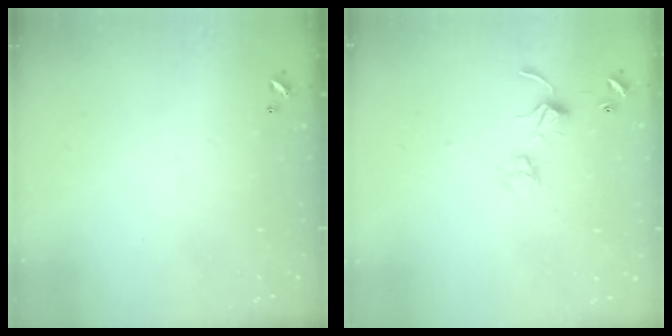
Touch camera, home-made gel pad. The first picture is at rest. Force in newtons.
{"total": 3.1, "press": 3.1, "slide": 0.6}